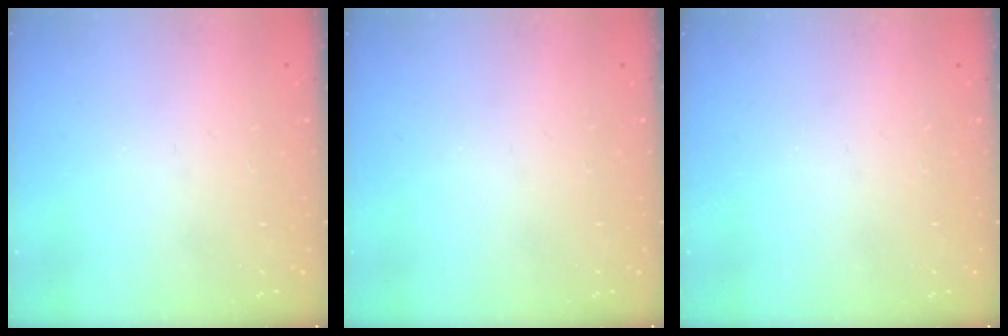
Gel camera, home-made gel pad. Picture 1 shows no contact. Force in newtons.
{"total": 0.0}
{"total": 0.0}